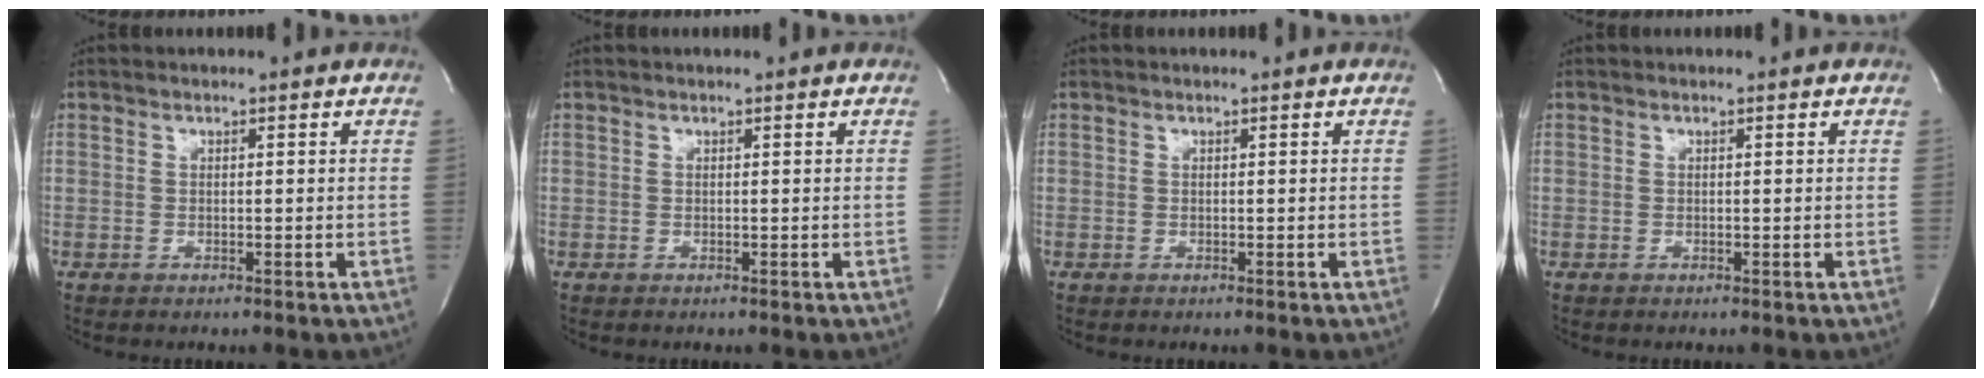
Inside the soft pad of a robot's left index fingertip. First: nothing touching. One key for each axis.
{"total": 0.0}
{"total": 0.0}
{"total": 0.0}